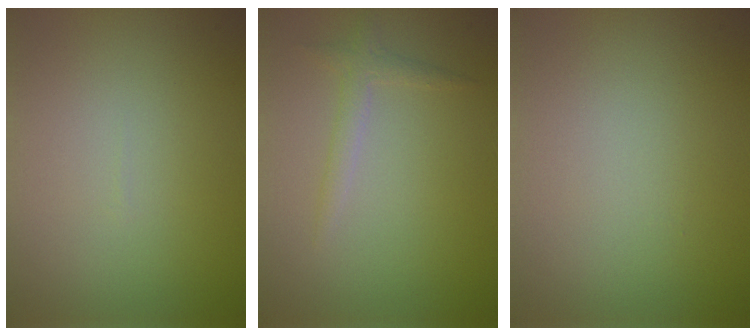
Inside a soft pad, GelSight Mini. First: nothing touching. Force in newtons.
{"total": 1.4, "press": 1.4, "slide": 0.1}
{"total": 0.0}